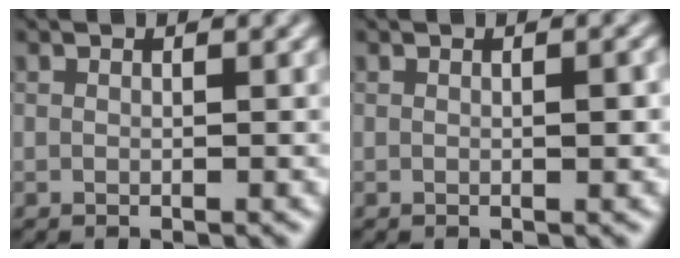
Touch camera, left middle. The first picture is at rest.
{"total": 0.9, "force": [0.0, 0.2, 0.8], "torque": [-0.012, -0.001, 0.001]}